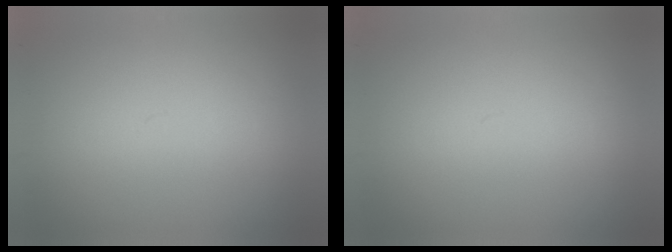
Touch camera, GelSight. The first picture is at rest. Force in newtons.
{"total": 0.0}